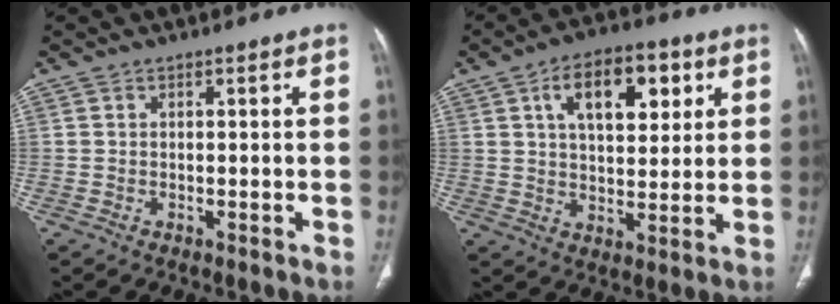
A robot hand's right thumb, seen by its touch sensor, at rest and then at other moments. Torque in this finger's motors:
{"motor_torque": [0.87, 3.68, 1.34, 0.22, 0.08]}